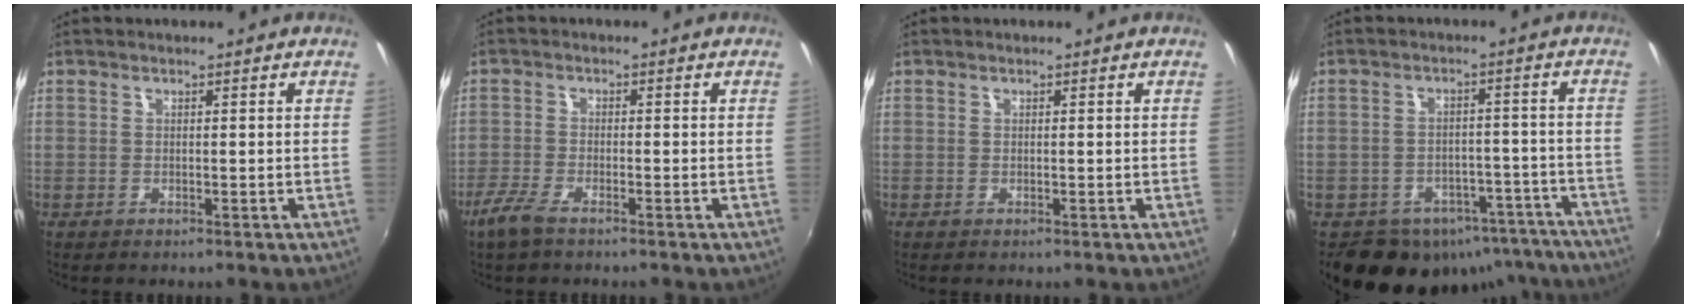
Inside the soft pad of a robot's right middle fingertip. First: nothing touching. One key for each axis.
{"total": 5.1, "fx": -3.7, "fy": 1.6, "fz": 3.0, "tx": -0.087, "ty": -0.009, "tz": -0.078}
{"total": 0.0}
{"total": 16.5, "fx": -12.0, "fy": 9.9, "fz": 5.4, "tx": -0.104, "ty": 0.028, "tz": -0.124}